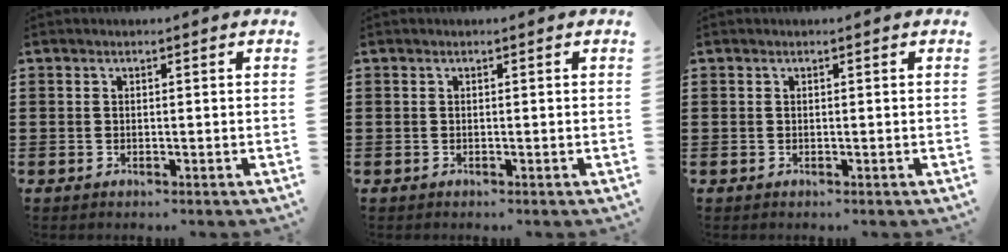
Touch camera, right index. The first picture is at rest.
{"total": 0.0}
{"total": 0.0}